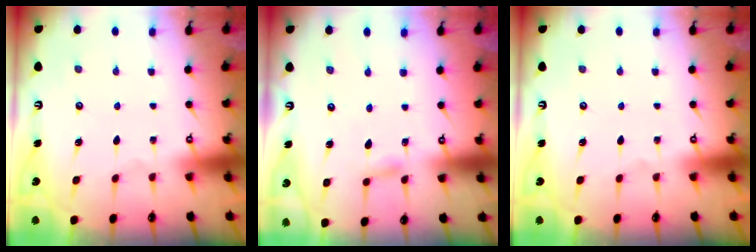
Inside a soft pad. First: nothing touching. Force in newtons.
{"total": 3.0, "press": 2.9, "slide": 0.4}
{"total": 0.0}